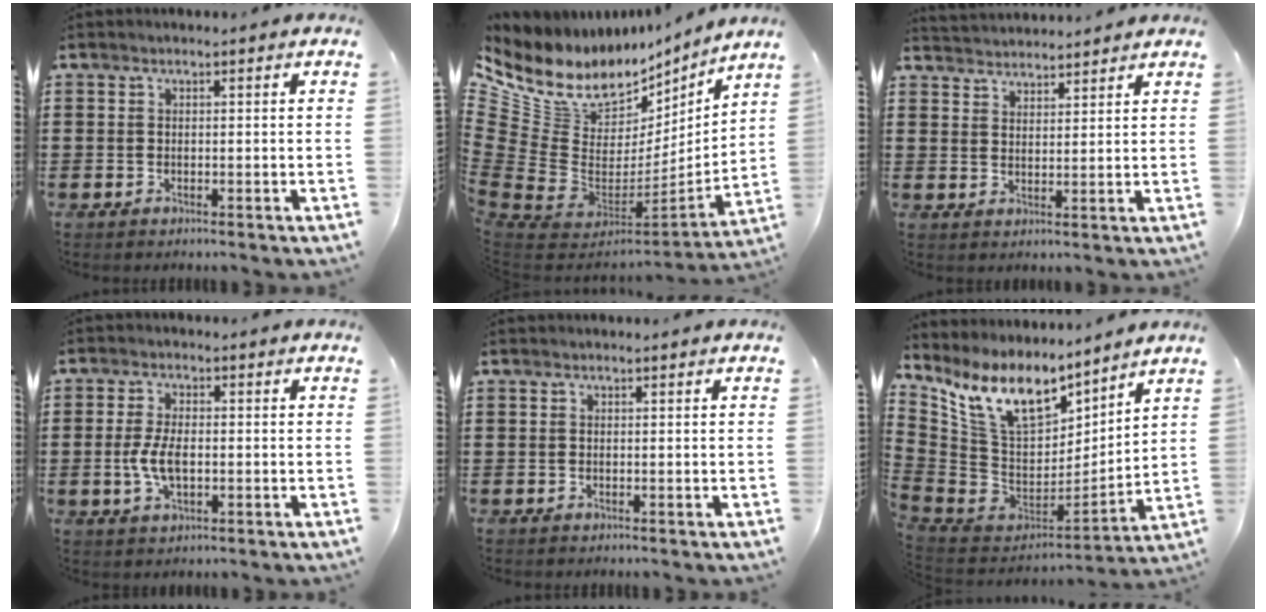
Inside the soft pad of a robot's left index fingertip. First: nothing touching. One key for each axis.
{"total": 10.0, "fx": 6.1, "fy": 7.0, "fz": 3.7, "tx": -0.127, "ty": -0.072, "tz": 0.105}
{"total": 2.9, "fx": 2.9, "fy": 0.1, "fz": -0.5, "tx": 0.000, "ty": -0.010, "tz": 0.055}
{"total": 5.4, "fx": -0.7, "fy": 2.5, "fz": 4.7, "tx": -0.105, "ty": -0.004, "tz": -0.017}
{"total": 0.0}
{"total": 12.7, "fx": 8.1, "fy": 6.0, "fz": 7.8, "tx": -0.202, "ty": -0.047, "tz": 0.146}